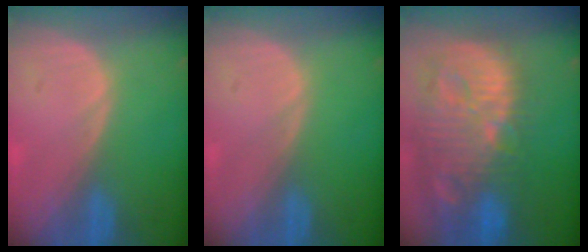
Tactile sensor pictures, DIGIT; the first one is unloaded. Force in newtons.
{"total": 0.0}
{"total": 14.5, "press": 12.7, "slide": 7.1}